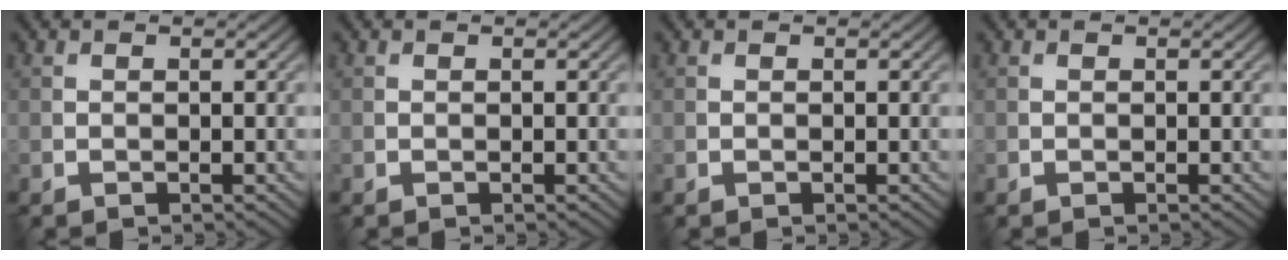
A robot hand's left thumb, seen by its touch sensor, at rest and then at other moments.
{"total": 0.0}
{"total": 0.0}
{"total": 0.0}